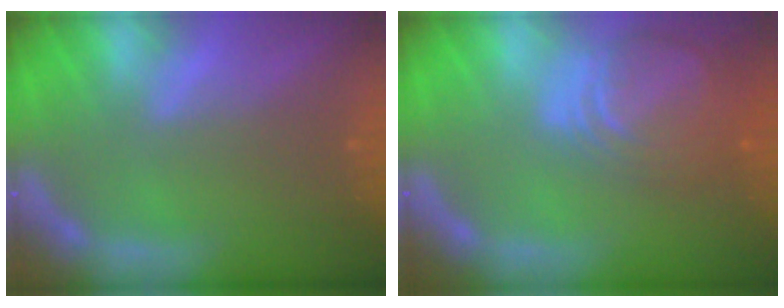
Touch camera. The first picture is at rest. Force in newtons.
{"total": 8.5}